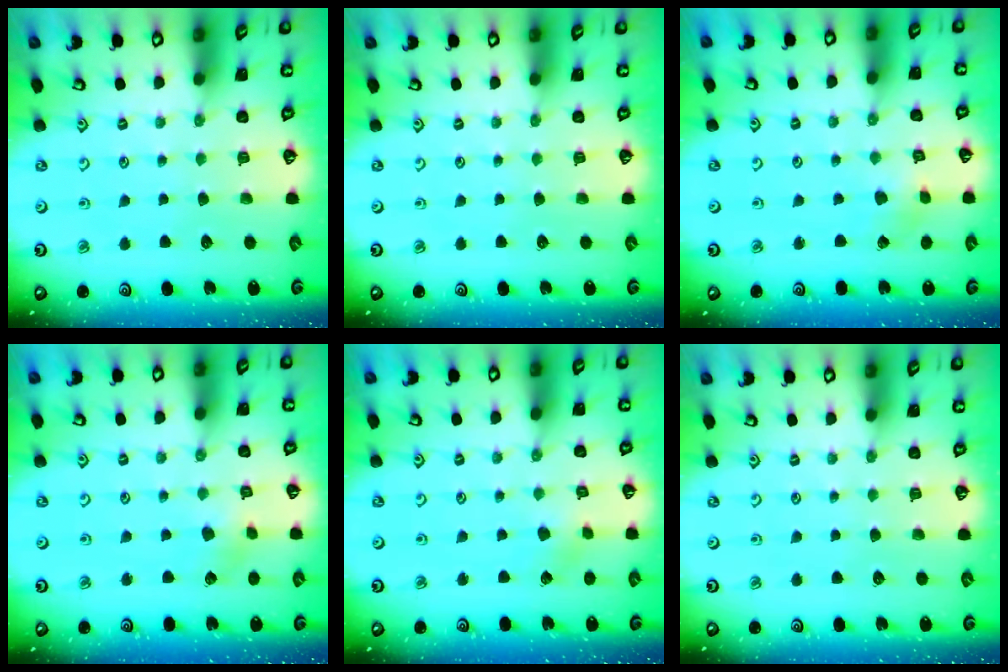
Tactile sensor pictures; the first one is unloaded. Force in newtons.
{"total": 0.0}
{"total": 2.0, "press": 2.0, "slide": 0.3}
{"total": 3.1, "press": 3.0, "slide": 0.4}
{"total": 2.6, "press": 2.4, "slide": 0.9}
{"total": 0.0}